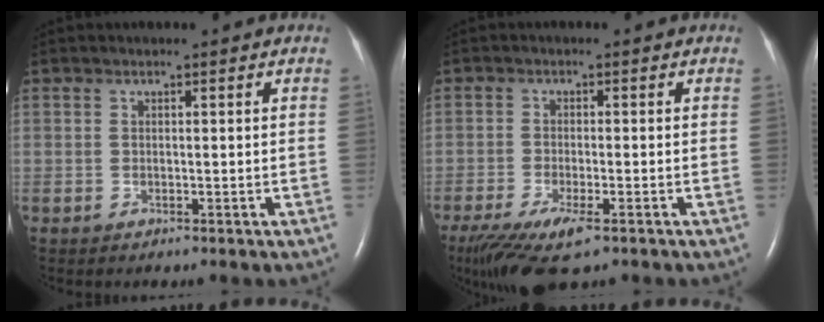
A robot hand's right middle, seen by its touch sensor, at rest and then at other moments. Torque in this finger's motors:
{"motor_torque": [0.85, -0.71, 0.18, 0.10]}